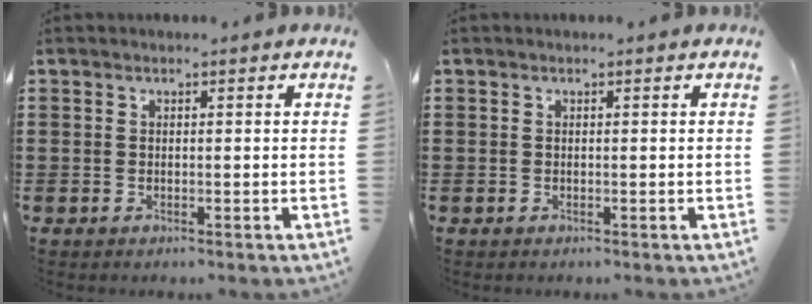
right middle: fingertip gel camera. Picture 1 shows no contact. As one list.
[{"total": 0.0}]